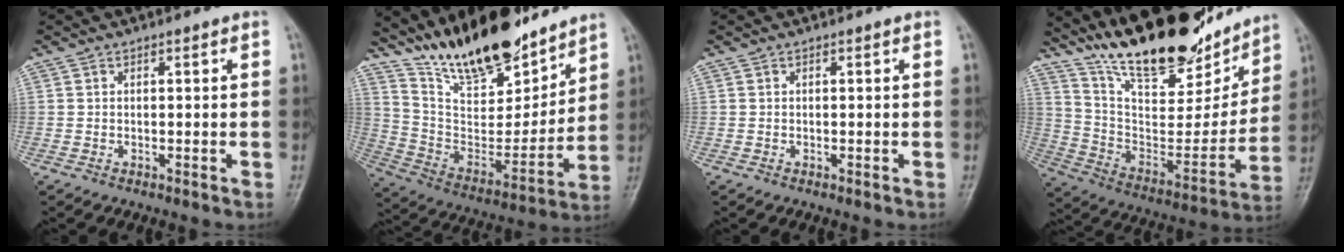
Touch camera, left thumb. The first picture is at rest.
{"total": 21.9, "force": [17.4, 7.5, 11.0], "torque": [-0.139, -0.097, 0.308]}
{"total": 0.0}
{"total": 25.9, "force": [20.4, 8.8, 13.2], "torque": [-0.179, -0.091, 0.342]}